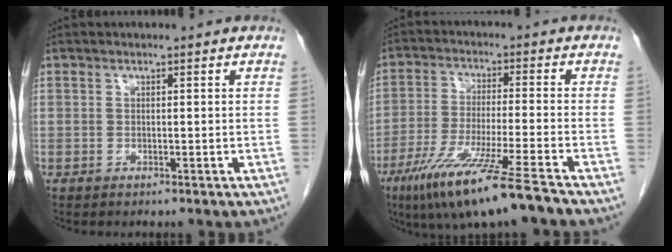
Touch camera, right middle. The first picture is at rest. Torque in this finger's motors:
{"motor_torque": [1.45, -0.69, 0.57, 0.21]}